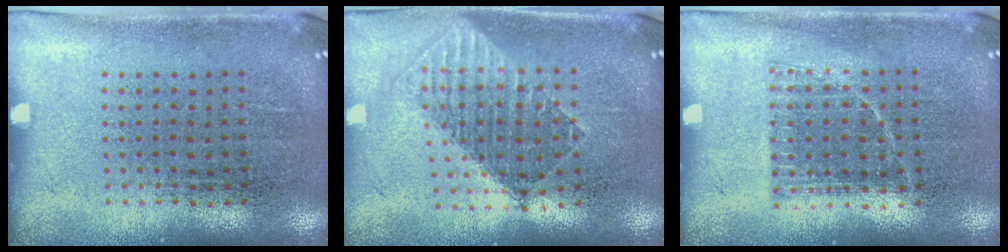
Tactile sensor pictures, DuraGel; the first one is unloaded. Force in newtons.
{"total": 1.7, "press": 1.4, "slide": 0.9}
{"total": 0.8, "press": 0.7, "slide": 0.3}